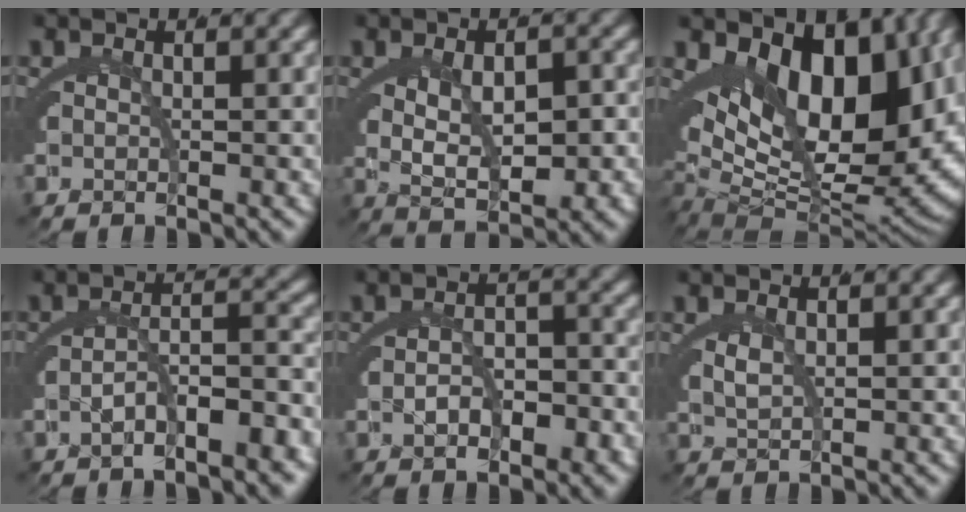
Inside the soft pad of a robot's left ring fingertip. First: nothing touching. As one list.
[{"total": 5.8, "force": [0.2, 3.3, 4.7], "torque": [-0.071, -0.009, 0.012]}, {"total": 18.8, "force": [1.0, 11.3, 15.0], "torque": [-0.255, -0.050, 0.045]}, {"total": 5.0, "force": [-3.6, 1.2, 3.3], "torque": [-0.037, 0.006, -0.058]}, {"total": 2.6, "force": [-1.8, 1.0, 1.7], "torque": [-0.010, 0.001, -0.032]}, {"total": 1.2, "force": [0.8, 0.0, 0.8], "torque": [-0.021, -0.007, 0.025]}]